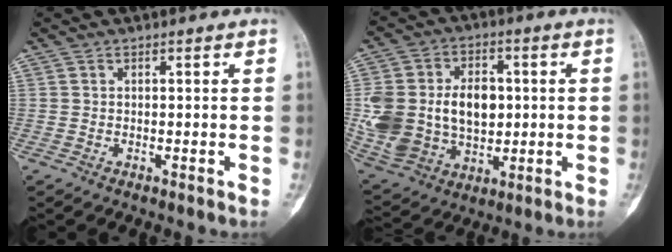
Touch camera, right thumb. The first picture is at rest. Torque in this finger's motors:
{"motor_torque": [1.66, 2.21, 0.89, -0.51, 0.20]}